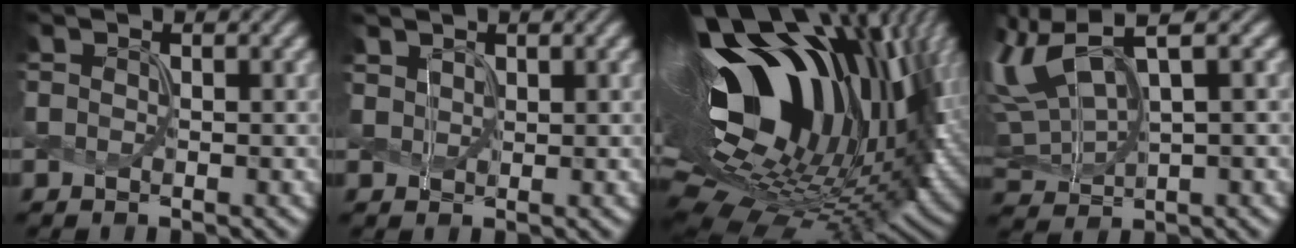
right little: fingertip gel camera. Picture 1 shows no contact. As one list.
[{"total": 1.2, "force": [0.9, 0.8, 0.2], "torque": [-0.011, 0.000, 0.019]}, {"total": 21.7, "force": [4.6, 11.8, 17.6], "torque": [-0.314, 0.019, 0.065]}, {"total": 8.5, "force": [4.3, 3.2, 6.7], "torque": [-0.166, 0.025, 0.083]}]